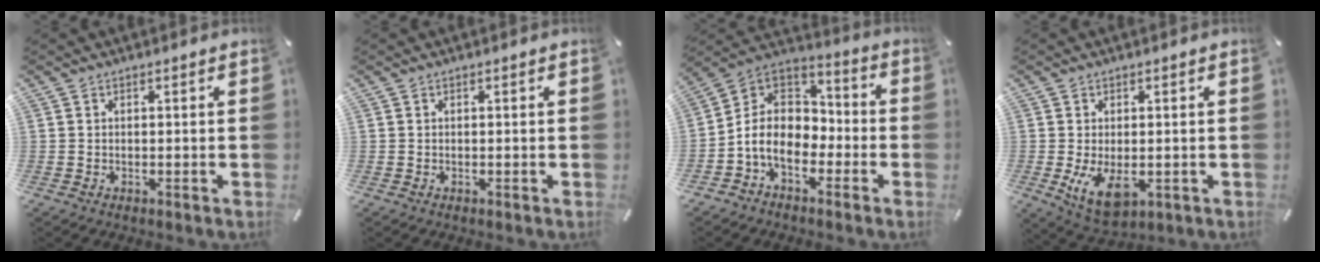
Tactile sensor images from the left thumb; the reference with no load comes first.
{"total": 0.0}
{"total": 10.3, "force": [-4.5, 7.8, 5.1], "torque": [-0.131, 0.008, -0.088]}
{"total": 7.4, "force": [-1.0, 4.4, 5.8], "torque": [-0.112, -0.018, -0.020]}